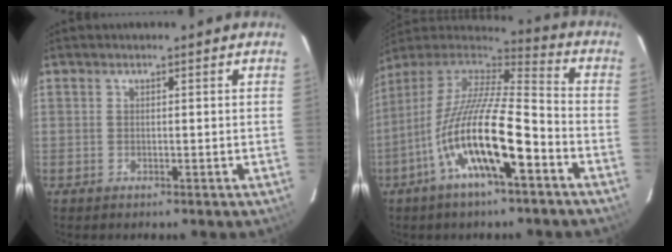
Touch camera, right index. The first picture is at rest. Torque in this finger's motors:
{"motor_torque": [1.36, -0.78, 1.05, 0.21]}